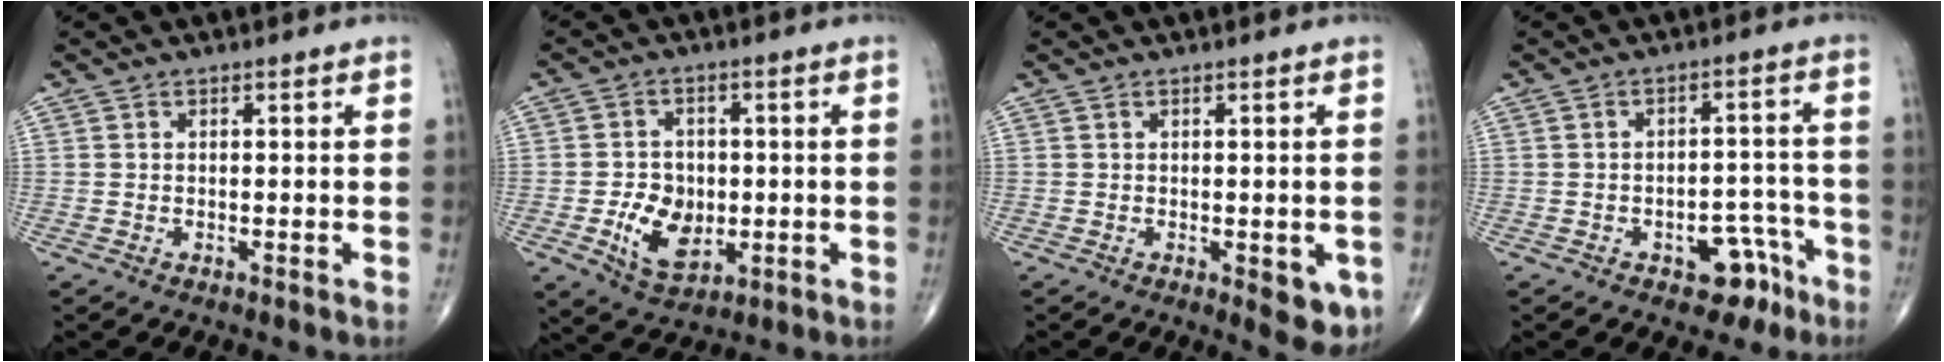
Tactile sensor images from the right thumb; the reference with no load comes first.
{"total": 8.9, "force": [-1.7, 6.4, 6.0], "torque": [-0.073, -0.002, -0.021]}
{"total": 5.7, "force": [-1.3, 2.3, 5.0], "torque": [-0.041, -0.008, -0.010]}
{"total": 7.2, "force": [-4.2, 4.2, 4.1], "torque": [-0.019, 0.042, -0.053]}